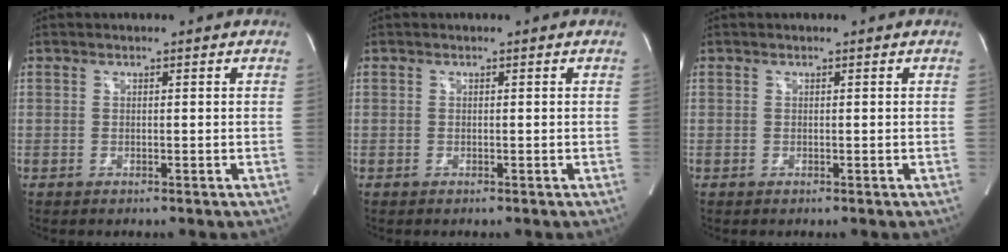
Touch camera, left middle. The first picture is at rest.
{"total": 0.0}
{"total": 0.0}